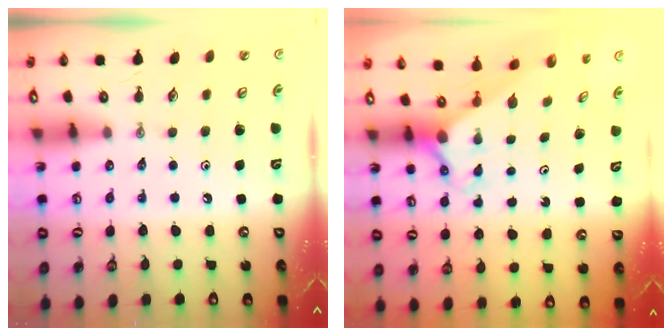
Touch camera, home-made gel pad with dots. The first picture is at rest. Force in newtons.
{"total": 2.2, "press": 2.2, "slide": 0.2}